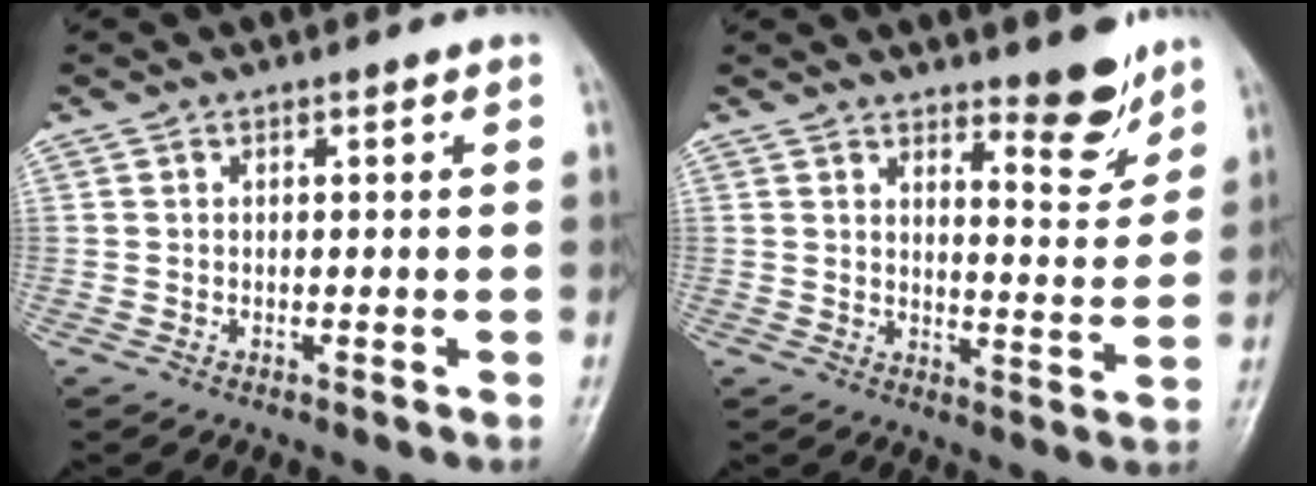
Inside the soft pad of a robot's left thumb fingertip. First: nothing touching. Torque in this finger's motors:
{"motor_torque": [0.01, 0.08, 0.07, -0.02, 0.01]}